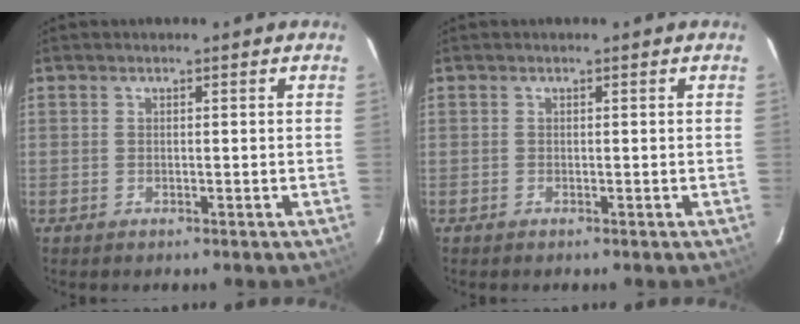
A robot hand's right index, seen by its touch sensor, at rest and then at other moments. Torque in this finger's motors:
{"motor_torque": [0.00, -0.01, -0.02, 0.01]}